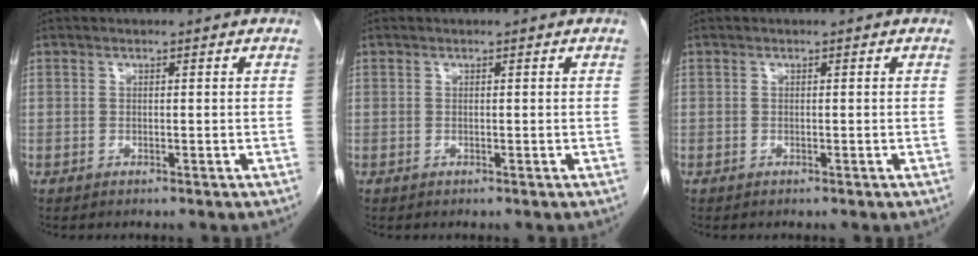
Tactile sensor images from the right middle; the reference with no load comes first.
{"total": 0.0}
{"total": 0.0}